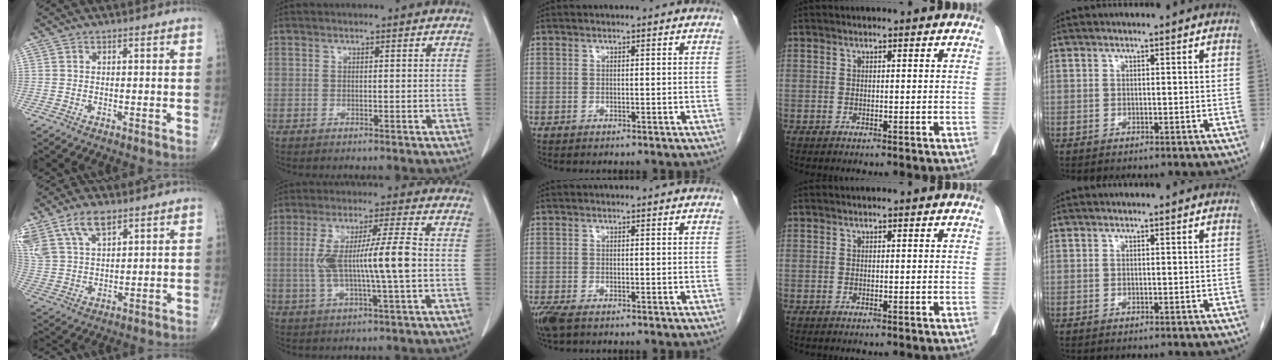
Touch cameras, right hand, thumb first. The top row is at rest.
{"thumb": {"total": 13.1, "force": [7.8, 6.8, 8.0], "torque": [-0.166, -0.010, 0.157]}, "index": {"total": 10.9, "force": [-0.4, 0.2, 10.9], "torque": [-0.214, 0.013, -0.007]}, "middle": {"total": 3.7, "force": [-2.4, 1.4, 2.4], "torque": [-0.058, -0.013, -0.042]}}